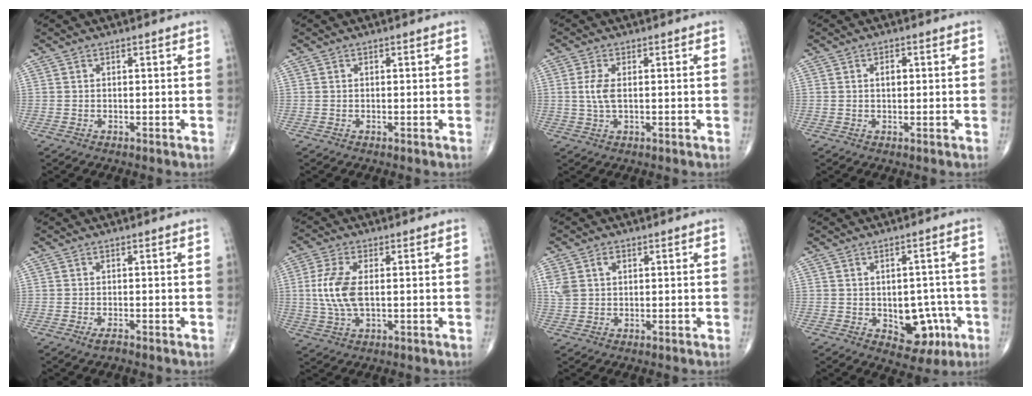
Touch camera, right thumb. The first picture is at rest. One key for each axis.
{"total": 0.0}
{"total": 3.9, "fx": 0.4, "fy": 1.7, "fz": 3.5, "tx": -0.085, "ty": 0.000, "tz": 0.010}
{"total": 2.1, "fx": 0.4, "fy": 1.3, "fz": 1.7, "tx": -0.026, "ty": 0.001, "tz": 0.006}
{"total": 1.2, "fx": -0.8, "fy": 0.3, "fz": 0.9, "tx": -0.023, "ty": -0.002, "tz": -0.017}
{"total": 8.6, "fx": 0.5, "fy": 4.1, "fz": 7.5, "tx": -0.178, "ty": -0.002, "tz": 0.012}
{"total": 4.7, "fx": 1.6, "fy": 3.3, "fz": 2.9, "tx": -0.062, "ty": 0.010, "tz": 0.039}
{"total": 9.2, "fx": -2.5, "fy": 6.2, "fz": 6.3, "tx": -0.039, "ty": 0.015, "tz": -0.020}